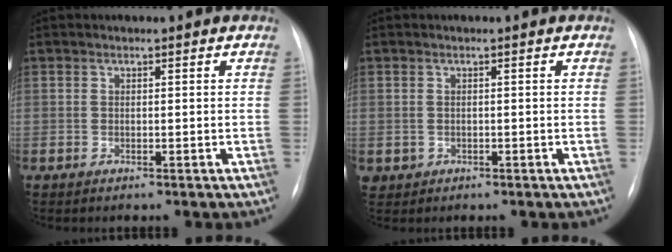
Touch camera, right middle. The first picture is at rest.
{"total": 1.4, "force": [-0.3, 1.3, 0.2], "torque": [-0.003, 0.004, 0.003]}